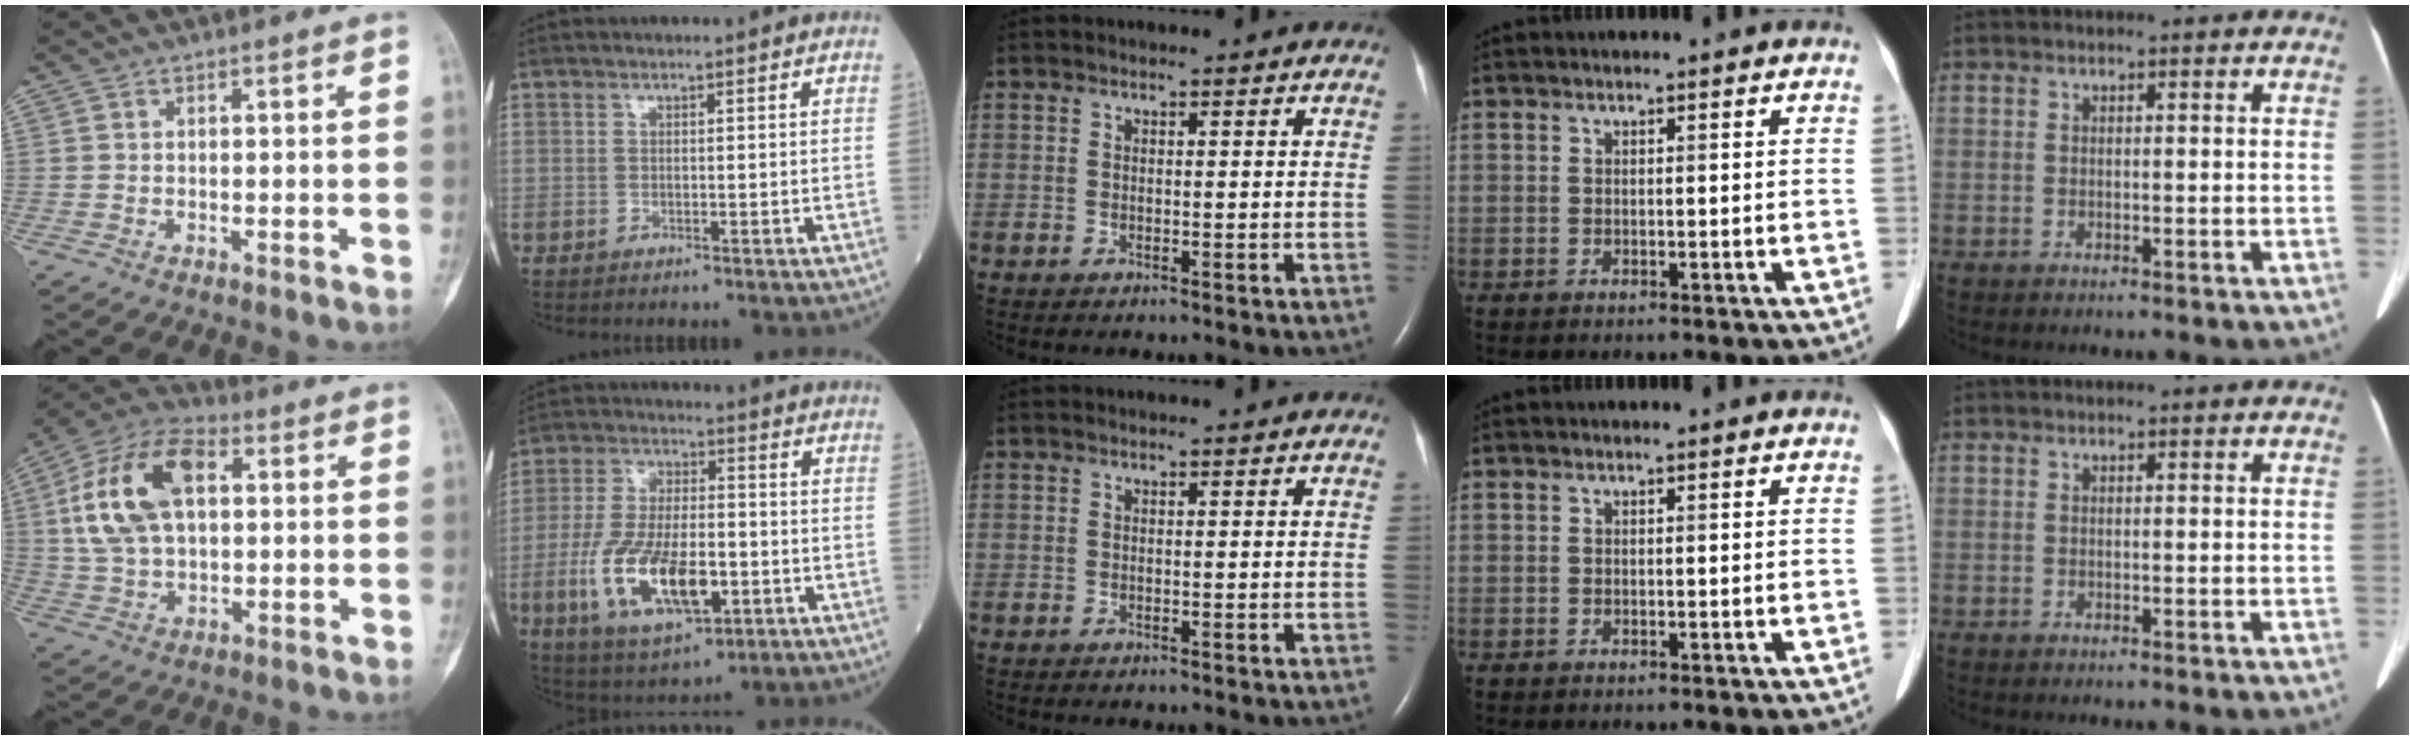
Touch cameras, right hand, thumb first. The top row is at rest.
{"thumb": {"total": 17.7, "force": [3.7, 10.4, 13.8], "torque": [-0.255, 0.020, 0.063]}, "index": {"total": 16.6, "force": [-5.0, 6.6, 14.4], "torque": [-0.299, -0.008, -0.078]}}